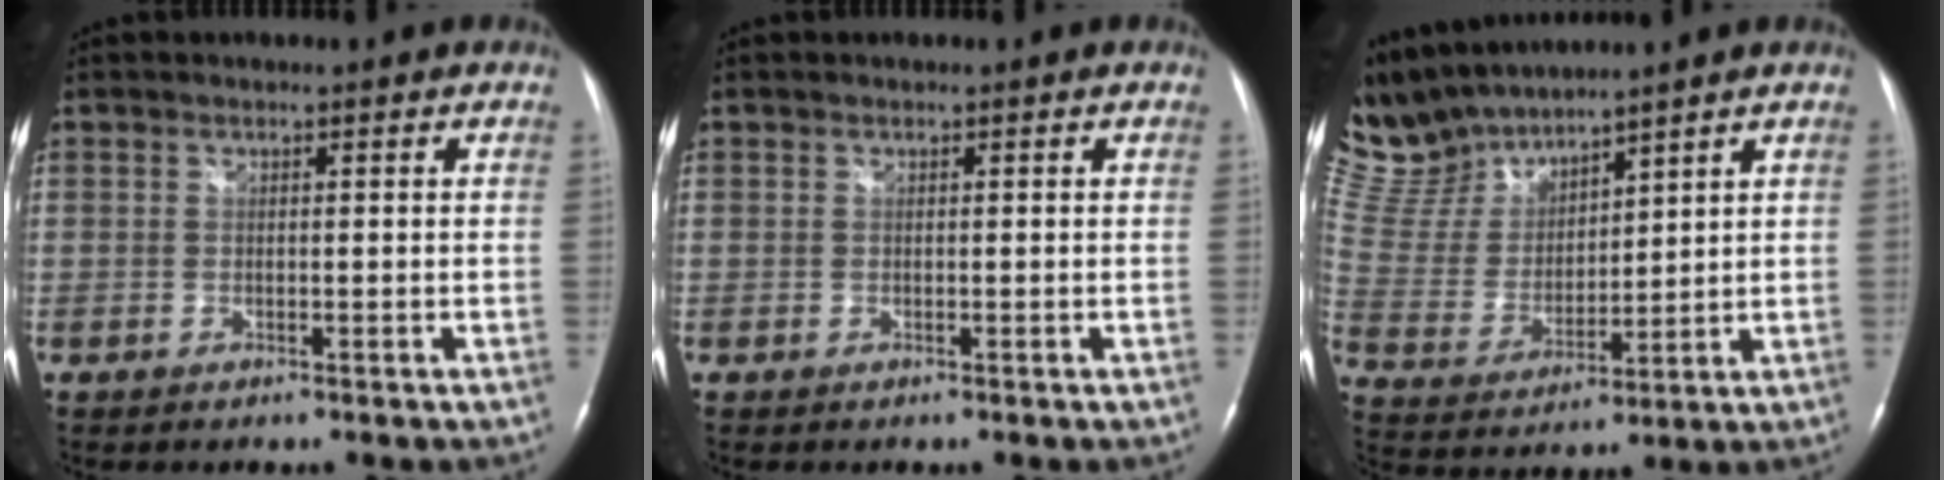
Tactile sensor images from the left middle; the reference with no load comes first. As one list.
[{"total": 0.0}, {"total": 12.7, "force": [12.1, 2.5, 2.7], "torque": [-0.078, 0.011, 0.262]}]